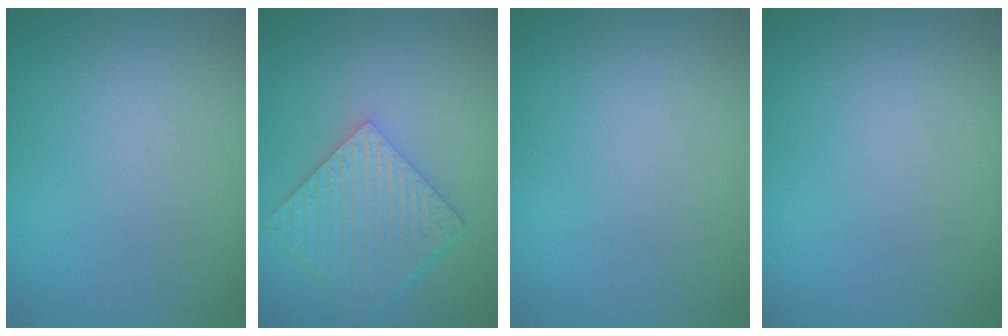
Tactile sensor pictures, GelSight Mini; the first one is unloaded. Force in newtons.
{"total": 6.1, "press": 4.8, "slide": 3.8}
{"total": 0.0}
{"total": 0.0}